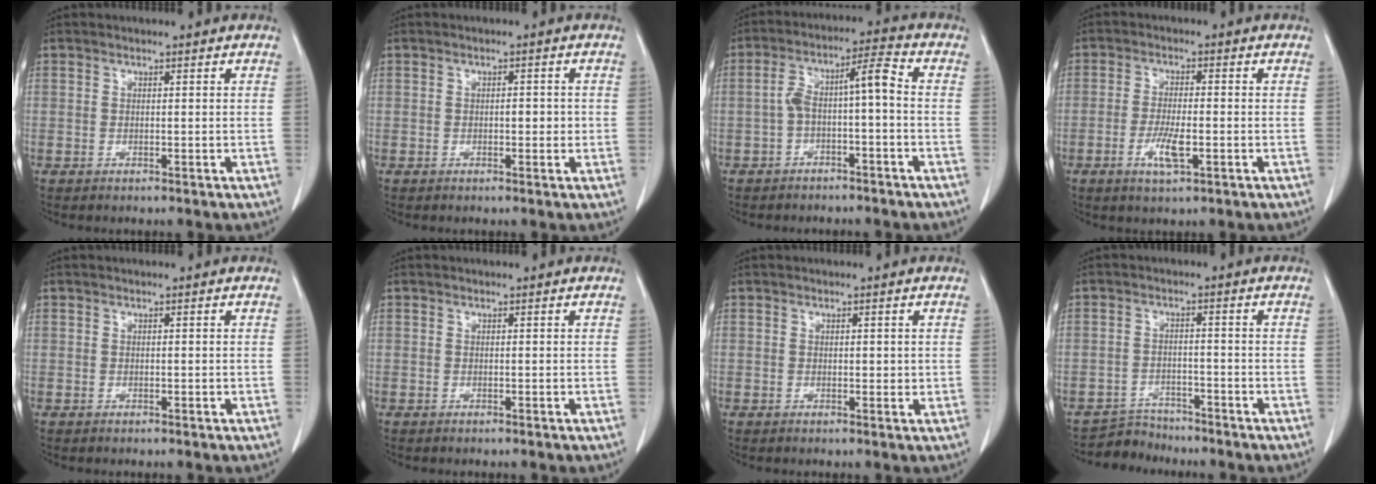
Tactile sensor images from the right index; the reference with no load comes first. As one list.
[{"total": 1.7, "force": [-0.2, 0.9, 1.5], "torque": [-0.020, 0.003, -0.002]}, {"total": 6.9, "force": [-1.3, 1.1, 6.6], "torque": [-0.122, 0.041, -0.018]}, {"total": 4.9, "force": [-1.7, 1.1, 4.5], "torque": [-0.088, -0.004, -0.027]}, {"total": 0.0}, {"total": 0.0}, {"total": 1.4, "force": [0.3, 0.7, 1.2], "torque": [-0.015, -0.002, 0.004]}, {"total": 3.8, "force": [-3.6, 0.9, -1.1], "torque": [0.021, -0.002, -0.061]}]